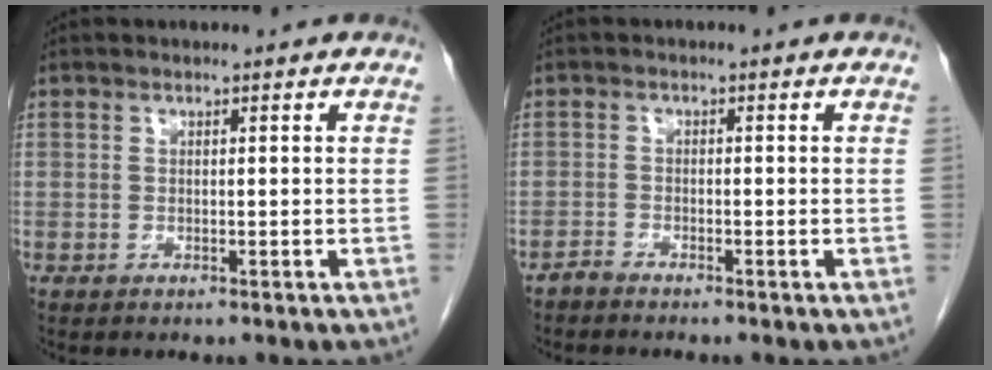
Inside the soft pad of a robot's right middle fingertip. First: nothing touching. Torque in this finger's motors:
{"motor_torque": [-0.18, 0.20, -0.02, -0.01]}